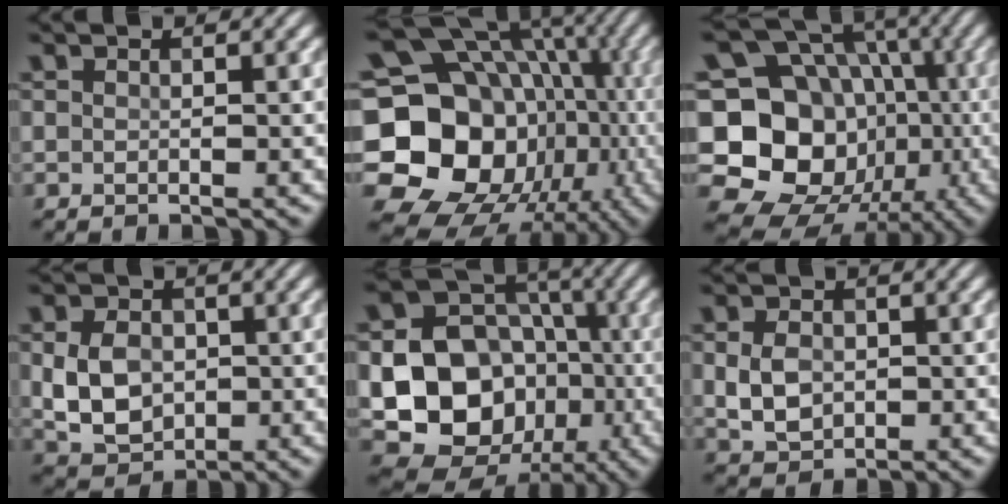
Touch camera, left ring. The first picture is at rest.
{"total": 20.3, "force": [-2.6, 17.4, 10.1], "torque": [-0.169, -0.003, -0.059]}
{"total": 18.2, "force": [-2.4, 15.8, 8.7], "torque": [-0.171, 0.010, -0.048]}
{"total": 5.6, "force": [-0.2, 4.2, 3.7], "torque": [-0.080, -0.005, -0.003]}
{"total": 16.3, "force": [-3.1, 13.9, 7.9], "torque": [-0.150, -0.018, -0.067]}
{"total": 3.6, "force": [0.0, 2.8, 2.3], "torque": [-0.053, -0.003, -0.001]}